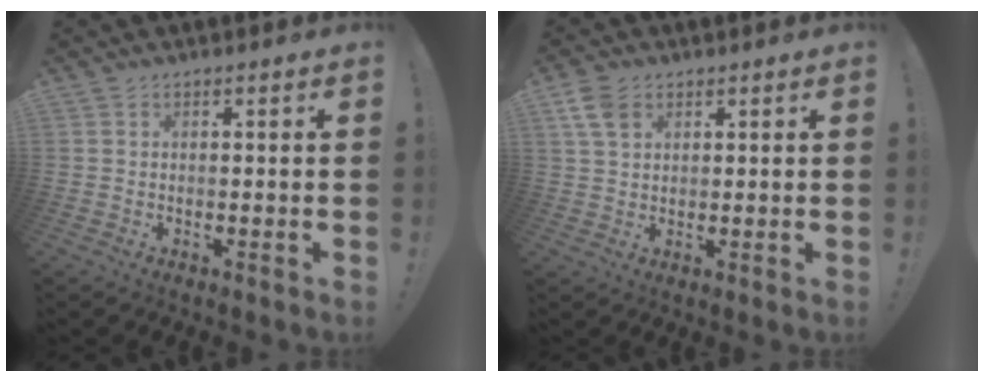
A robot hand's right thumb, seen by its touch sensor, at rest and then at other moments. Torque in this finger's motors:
{"motor_torque": [-0.08, 0.06, 0.26, 0.43, -0.01]}